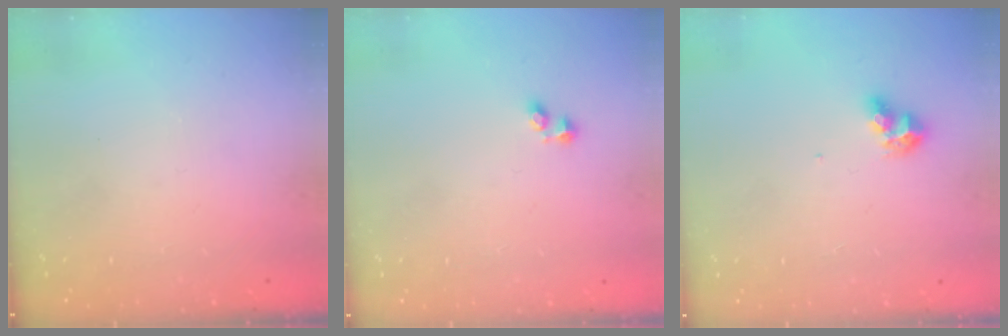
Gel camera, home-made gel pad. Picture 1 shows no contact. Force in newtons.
{"total": 1.9, "press": 1.9, "slide": 0.5}
{"total": 7.9, "press": 7.9, "slide": 0.6}